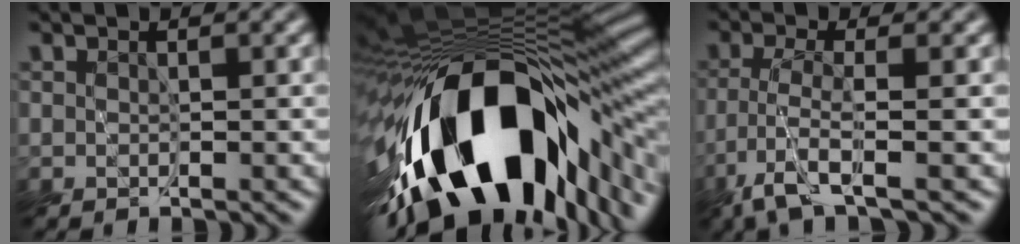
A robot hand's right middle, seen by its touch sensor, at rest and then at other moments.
{"total": 18.5, "force": [-6.9, 8.4, 14.9], "torque": [-0.253, -0.011, -0.110]}
{"total": 3.4, "force": [-2.4, -0.1, 2.4], "torque": [-0.053, -0.005, -0.055]}